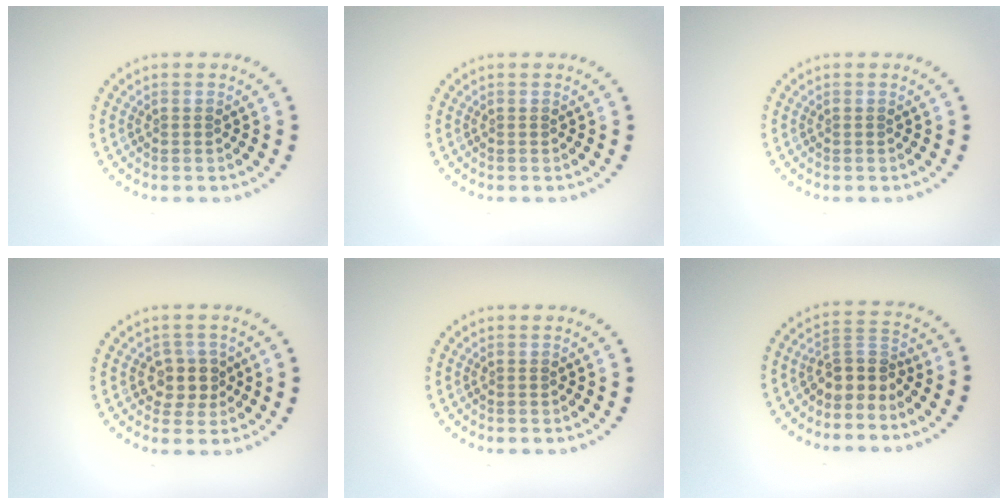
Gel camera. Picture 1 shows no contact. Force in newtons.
{"total": 0.0}
{"total": 0.0}
{"total": 2.5, "press": 2.2, "slide": 1.2}
{"total": 0.0}
{"total": 2.7, "press": 2.0, "slide": 1.7}